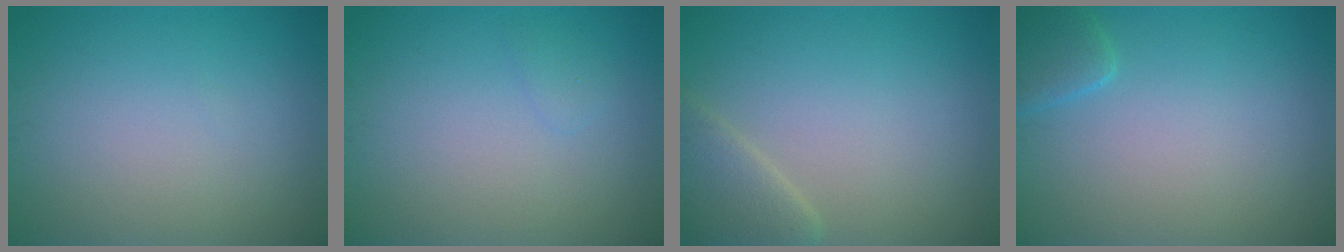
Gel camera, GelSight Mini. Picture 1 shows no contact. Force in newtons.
{"total": 0.7, "press": 0.7, "slide": 0.0}
{"total": 3.1, "press": 3.1, "slide": 0.2}
{"total": 2.1, "press": 2.1, "slide": 0.2}